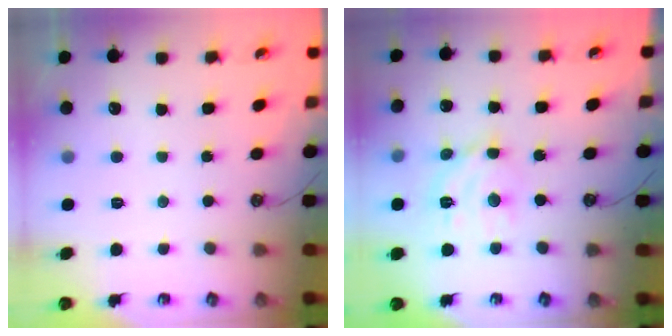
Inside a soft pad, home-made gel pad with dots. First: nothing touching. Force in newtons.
{"total": 12.4, "press": 12.4, "slide": 0.9}